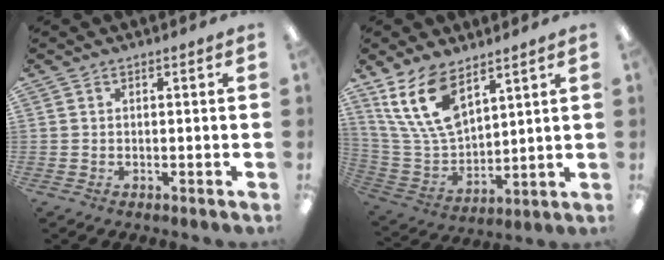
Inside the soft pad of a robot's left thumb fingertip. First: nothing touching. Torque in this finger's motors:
{"motor_torque": [1.00, 1.14, 1.19, -1.58, 0.18]}